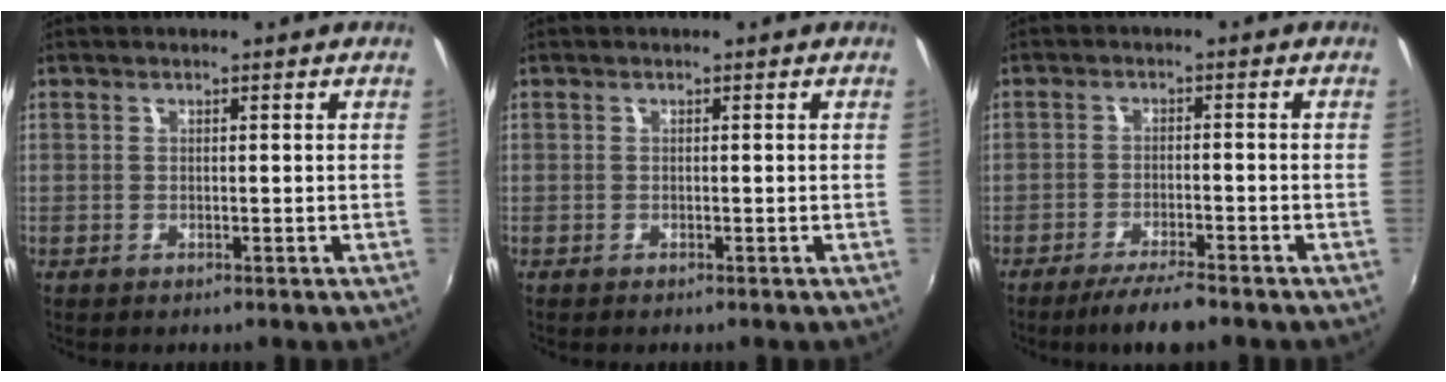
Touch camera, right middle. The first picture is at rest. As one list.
[{"total": 0.0}, {"total": 6.2, "force": [-5.1, 0.6, 3.4], "torque": [-0.077, -0.008, -0.086]}]